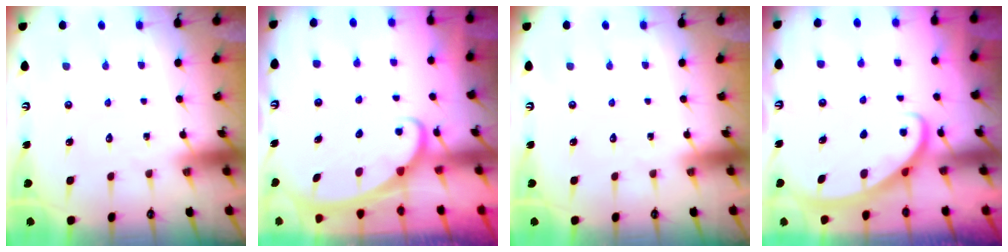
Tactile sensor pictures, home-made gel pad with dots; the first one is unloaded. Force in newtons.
{"total": 1.9, "press": 1.9, "slide": 0.1}
{"total": 0.0}
{"total": 2.9, "press": 2.9, "slide": 0.1}